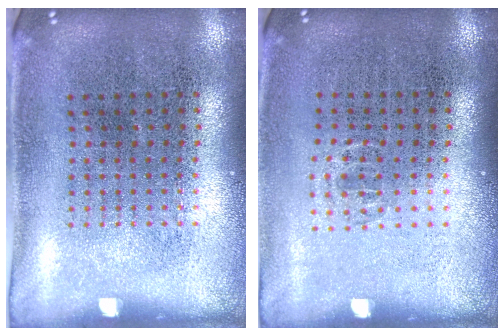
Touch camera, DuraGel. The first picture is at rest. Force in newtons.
{"total": 0.6, "press": 0.4, "slide": 0.4}